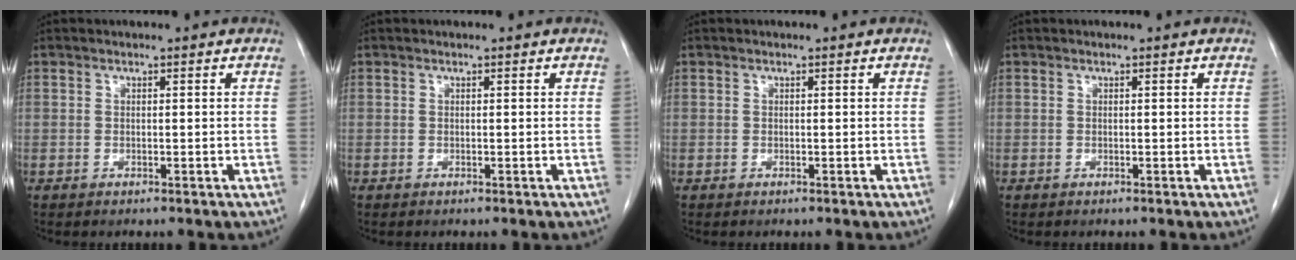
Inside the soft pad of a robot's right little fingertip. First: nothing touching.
{"total": 0.0}
{"total": 0.0}
{"total": 0.0}